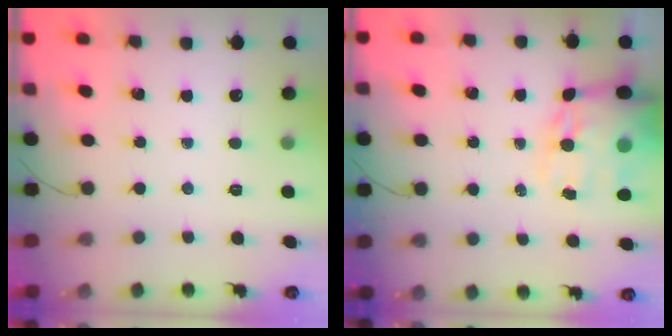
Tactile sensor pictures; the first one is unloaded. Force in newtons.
{"total": 16.2, "press": 15.7, "slide": 4.0}